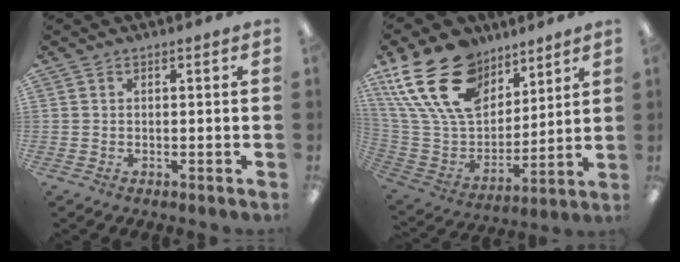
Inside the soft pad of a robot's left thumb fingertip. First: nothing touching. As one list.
[{"total": 24.0, "force": [13.1, 15.0, 13.5], "torque": [-0.274, -0.060, 0.242]}]